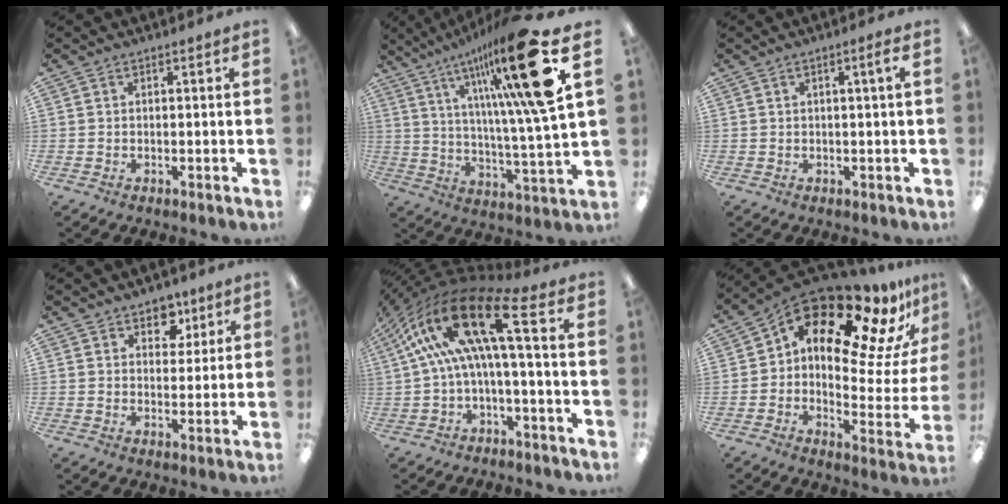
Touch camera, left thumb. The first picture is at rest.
{"total": 25.4, "force": [12.6, 4.7, 21.5], "torque": [-0.331, -0.070, 0.188]}
{"total": 2.3, "force": [0.9, 0.0, 2.2], "torque": [-0.042, 0.000, 0.013]}
{"total": 6.0, "force": [3.6, 4.3, 2.2], "torque": [-0.009, -0.017, 0.058]}
{"total": 19.7, "force": [3.1, 6.8, 18.3], "torque": [-0.364, -0.002, 0.045]}
{"total": 18.0, "force": [12.0, 6.8, 11.6], "torque": [-0.174, -0.102, 0.192]}